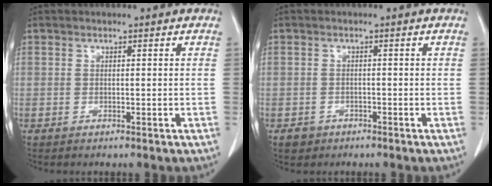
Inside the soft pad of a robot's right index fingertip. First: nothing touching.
{"total": 1.8, "force": [-1.2, 1.4, 0.1], "torque": [-0.006, 0.005, -0.018]}